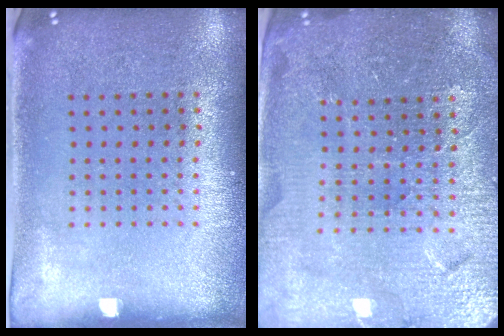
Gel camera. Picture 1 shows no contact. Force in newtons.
{"total": 4.3, "press": 4.1, "slide": 1.3}